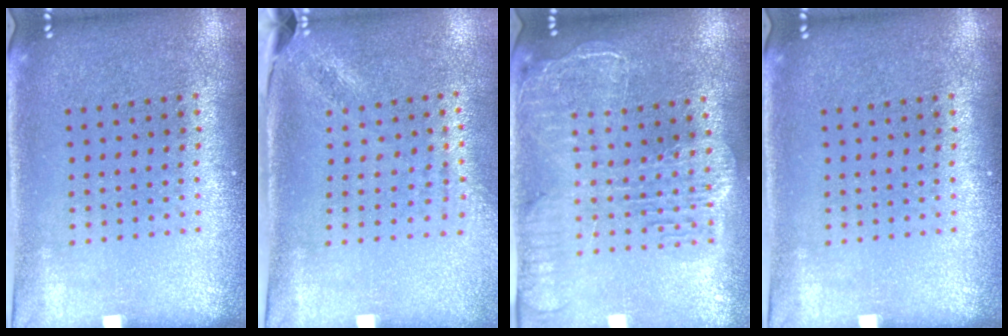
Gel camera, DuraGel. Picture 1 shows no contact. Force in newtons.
{"total": 1.9, "press": 1.5, "slide": 1.2}
{"total": 2.3, "press": 2.0, "slide": 1.0}
{"total": 0.0}